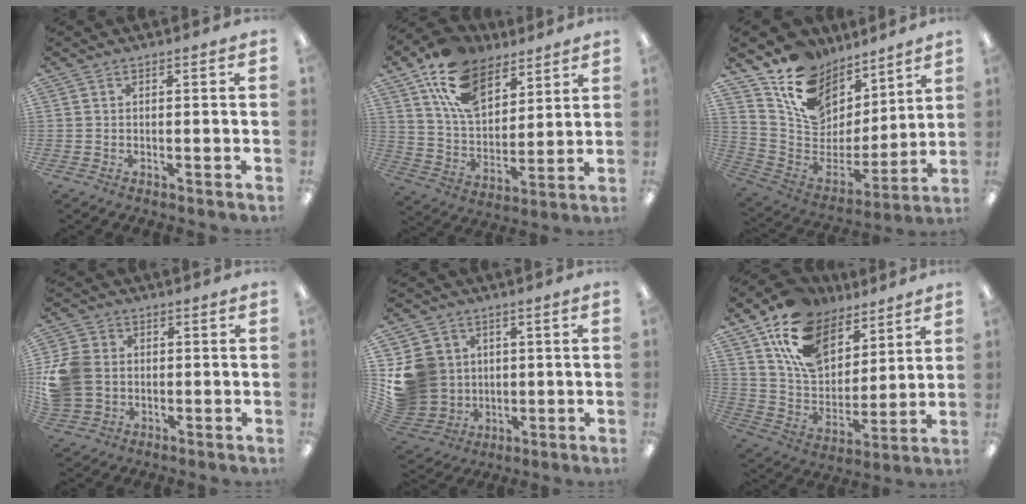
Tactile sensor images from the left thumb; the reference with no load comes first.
{"total": 16.3, "force": [10.4, 9.2, 8.5], "torque": [-0.162, -0.035, 0.194]}
{"total": 14.2, "force": [9.5, 9.7, 4.1], "torque": [-0.091, -0.079, 0.182]}
{"total": 10.9, "force": [0.1, 9.3, 5.8], "torque": [-0.140, 0.018, 0.005]}
{"total": 13.2, "force": [2.1, 12.4, 4.2], "torque": [-0.106, -0.001, 0.053]}
{"total": 17.3, "force": [10.9, 10.5, 8.3], "torque": [-0.163, -0.046, 0.205]}